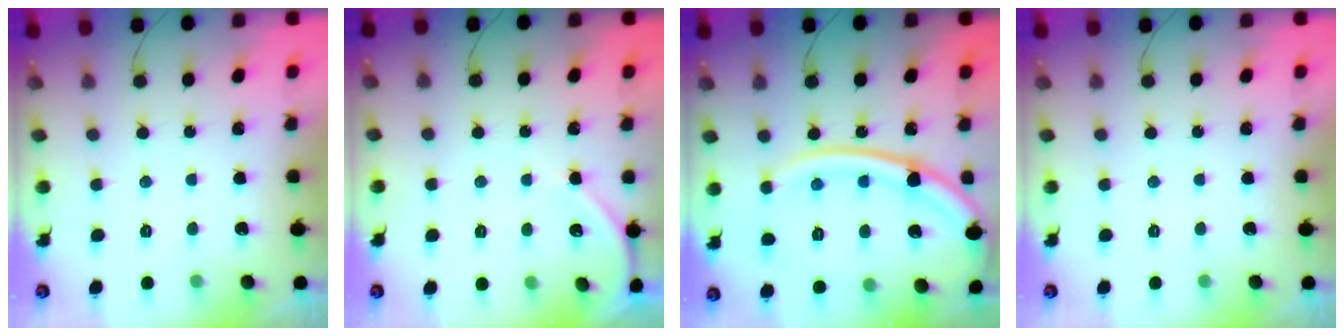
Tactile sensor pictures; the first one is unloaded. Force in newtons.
{"total": 4.3, "press": 4.3, "slide": 0.6}
{"total": 18.3, "press": 18.2, "slide": 2.0}
{"total": 0.0}